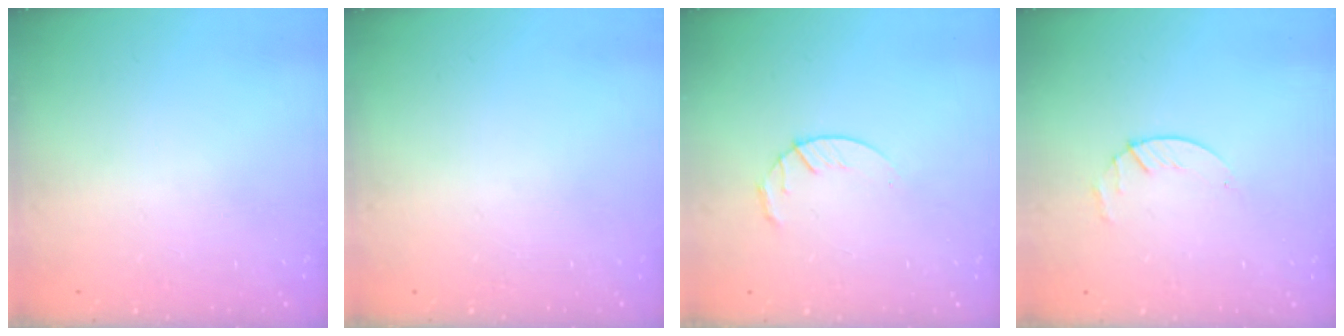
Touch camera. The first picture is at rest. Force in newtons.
{"total": 0.0}
{"total": 4.3, "press": 4.2, "slide": 0.6}
{"total": 2.9, "press": 2.9, "slide": 0.4}